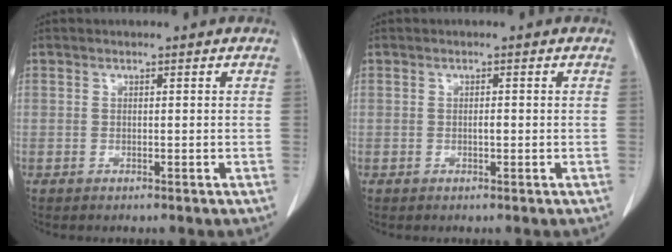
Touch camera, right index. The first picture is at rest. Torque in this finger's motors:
{"motor_torque": [0.16, -0.13, 0.02, 0.02]}